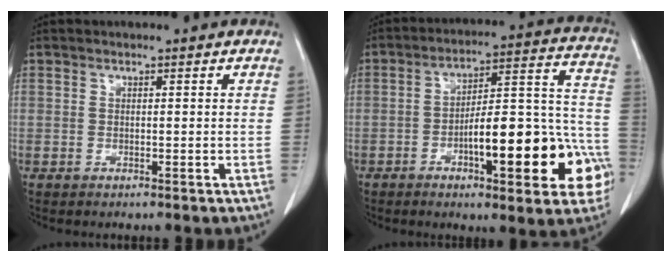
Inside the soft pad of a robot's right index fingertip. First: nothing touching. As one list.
[{"total": 21.2, "force": [-7.5, 5.4, 19.1], "torque": [-0.189, 0.039, -0.090]}]